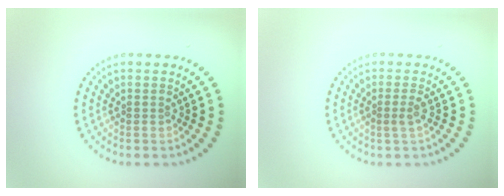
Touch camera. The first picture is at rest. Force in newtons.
{"total": 1.2, "press": 0.9, "slide": 0.8}